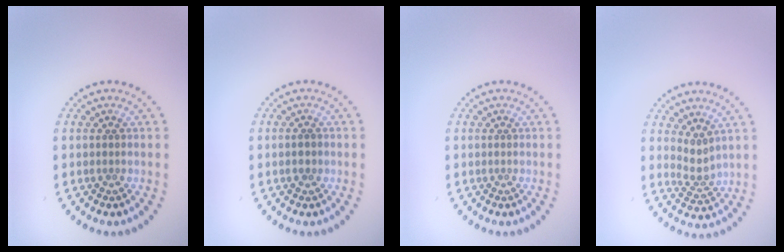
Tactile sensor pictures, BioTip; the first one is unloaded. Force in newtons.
{"total": 1.1, "press": 1.1, "slide": 0.1}
{"total": 0.0}
{"total": 2.1, "press": 1.5, "slide": 1.5}